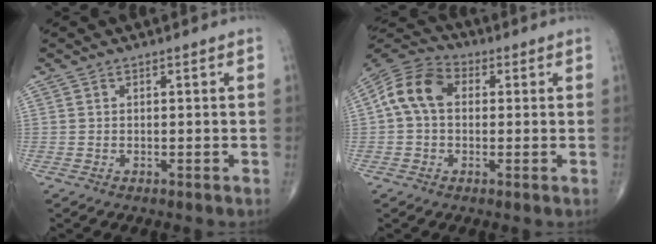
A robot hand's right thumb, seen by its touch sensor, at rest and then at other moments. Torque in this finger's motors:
{"motor_torque": [-0.07, 0.25, 0.06, -0.06, 0.07]}